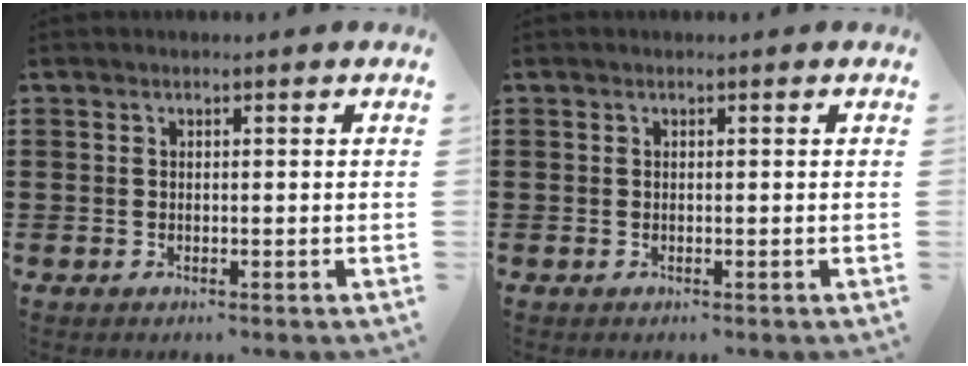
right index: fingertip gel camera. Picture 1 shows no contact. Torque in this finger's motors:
{"motor_torque": [0.00, 0.00, 0.00, 0.00]}